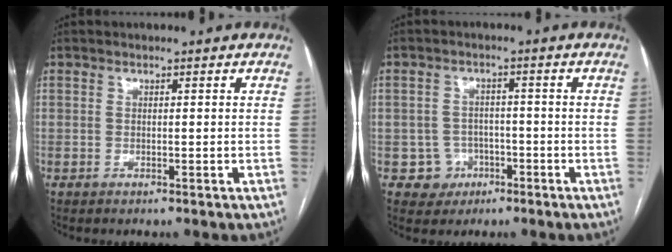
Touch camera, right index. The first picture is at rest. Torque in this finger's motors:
{"motor_torque": [-0.47, 0.00, -0.73, -0.21]}